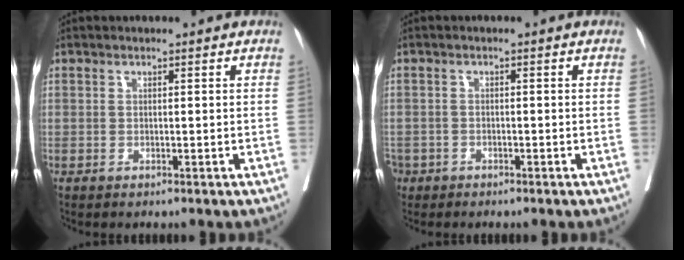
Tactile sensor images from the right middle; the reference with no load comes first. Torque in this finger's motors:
{"motor_torque": [1.69, -0.45, 1.05, 0.21]}